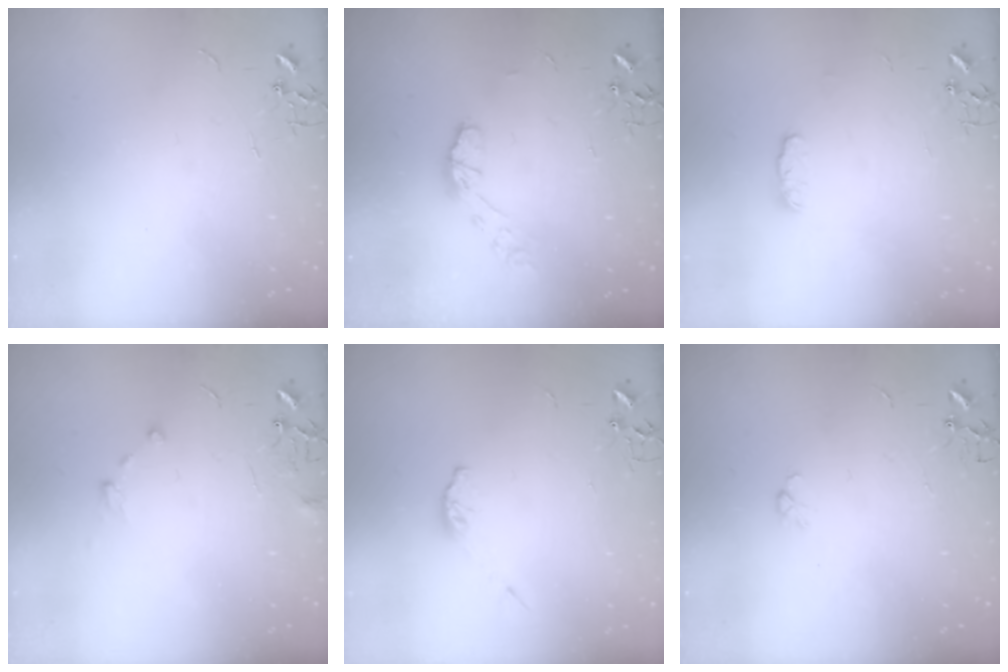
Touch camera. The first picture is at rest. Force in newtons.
{"total": 7.5, "press": 7.5, "slide": 0.5}
{"total": 5.8, "press": 5.8, "slide": 0.3}
{"total": 8.3, "press": 8.2, "slide": 0.5}
{"total": 4.1, "press": 4.0, "slide": 0.7}
{"total": 3.5, "press": 3.4, "slide": 0.7}